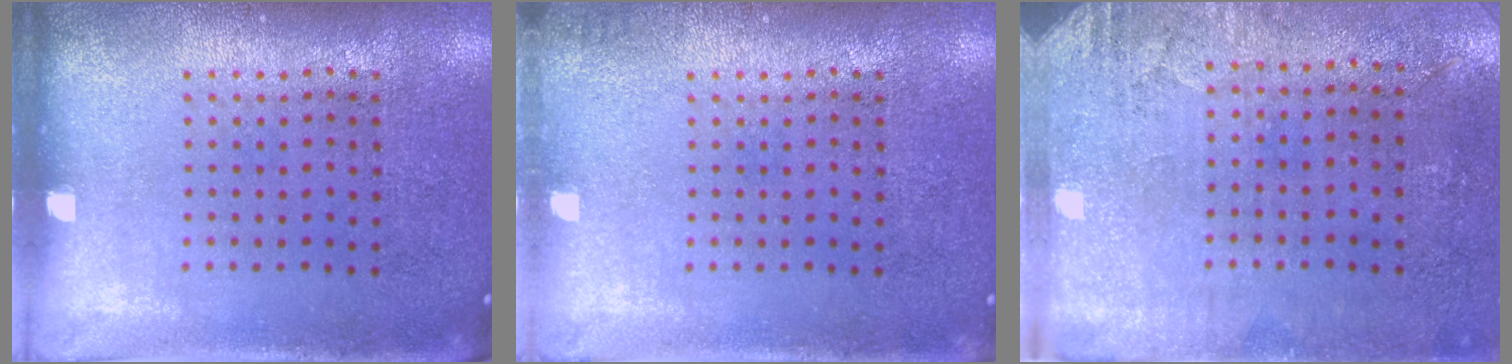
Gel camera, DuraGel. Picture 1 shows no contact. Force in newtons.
{"total": 0.8, "press": 0.8, "slide": 0.0}
{"total": 2.8, "press": 2.4, "slide": 1.6}